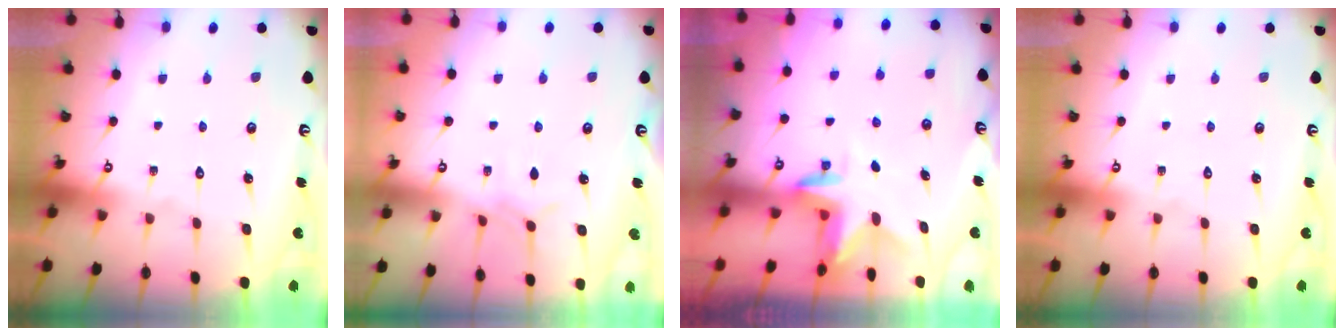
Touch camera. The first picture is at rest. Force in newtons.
{"total": 3.6, "press": 3.5, "slide": 0.4}
{"total": 3.1, "press": 3.1, "slide": 0.2}
{"total": 0.0}